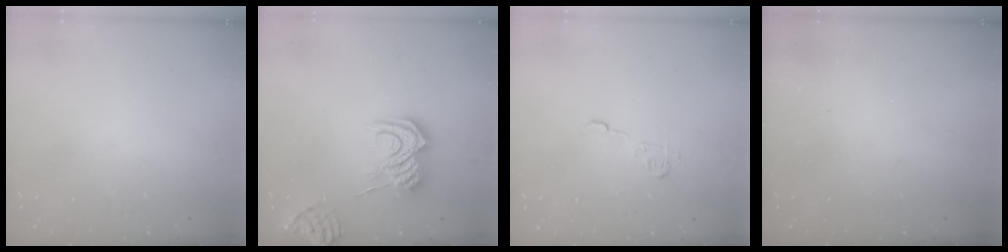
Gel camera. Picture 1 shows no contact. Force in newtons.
{"total": 12.1, "press": 12.1, "slide": 1.2}
{"total": 7.8, "press": 7.8, "slide": 0.6}
{"total": 2.5, "press": 2.3, "slide": 0.8}